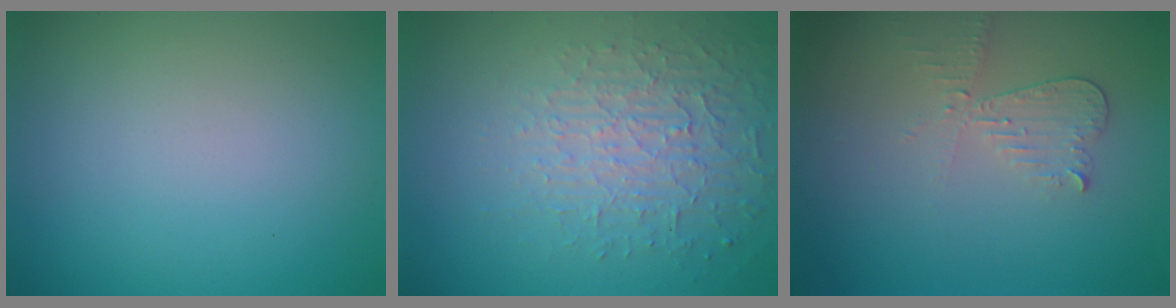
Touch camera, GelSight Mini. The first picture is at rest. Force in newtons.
{"total": 3.7, "press": 3.2, "slide": 1.9}
{"total": 2.1, "press": 2.1, "slide": 0.1}